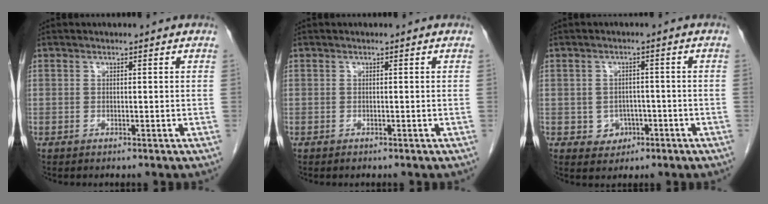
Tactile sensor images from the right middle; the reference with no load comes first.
{"total": 0.0}
{"total": 3.3, "force": [-1.1, 3.0, 1.1], "torque": [-0.008, 0.008, -0.007]}